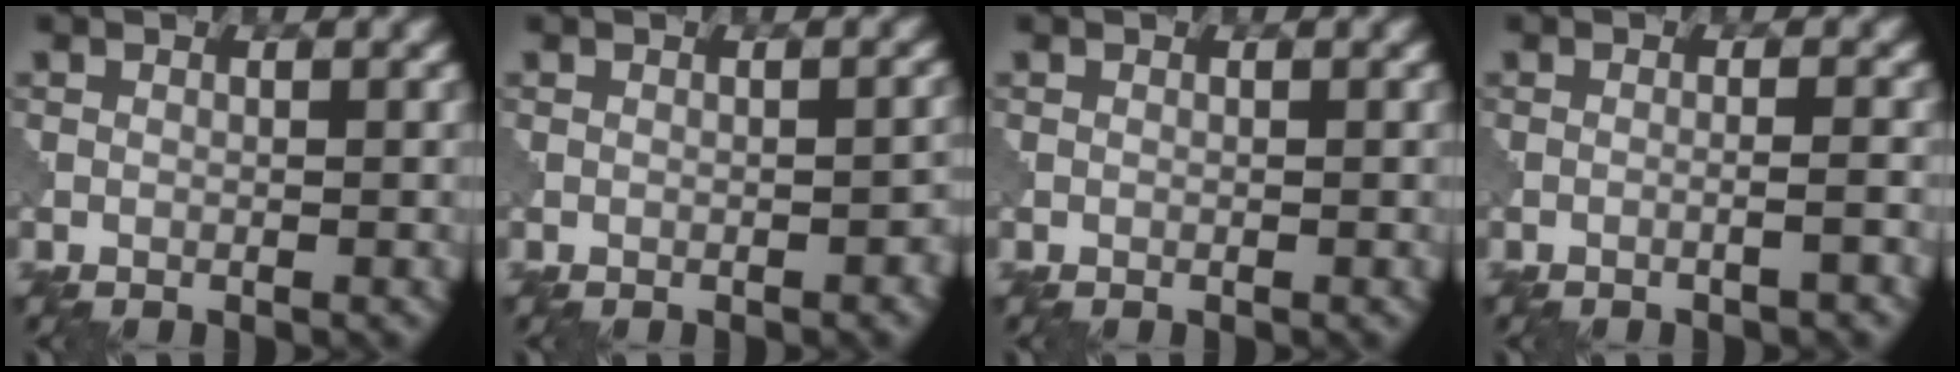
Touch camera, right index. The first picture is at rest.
{"total": 1.1, "force": [-0.7, 0.3, 0.7], "torque": [-0.008, 0.009, -0.005]}
{"total": 0.0}
{"total": 1.6, "force": [-0.8, 0.3, 1.3], "torque": [-0.008, 0.014, -0.021]}